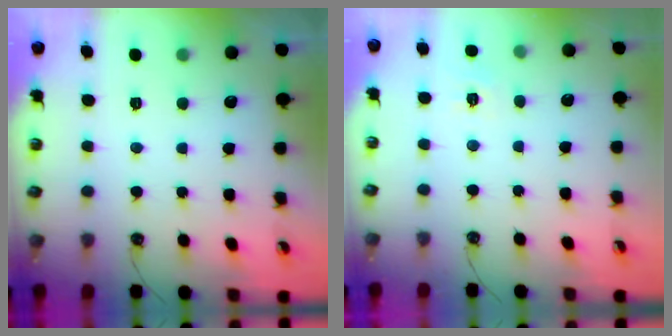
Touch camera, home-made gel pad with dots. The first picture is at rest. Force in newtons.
{"total": 4.8, "press": 4.8, "slide": 0.4}